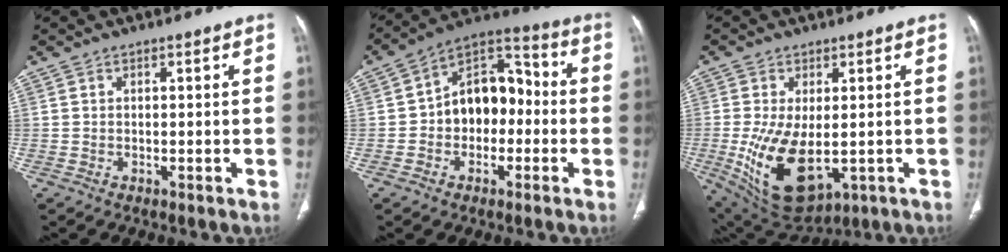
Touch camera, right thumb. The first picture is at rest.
{"total": 13.7, "force": [-1.1, 9.6, 9.6], "torque": [-0.104, 0.048, -0.032]}
{"total": 14.1, "force": [-2.2, 7.4, 11.8], "torque": [-0.217, -0.021, -0.009]}